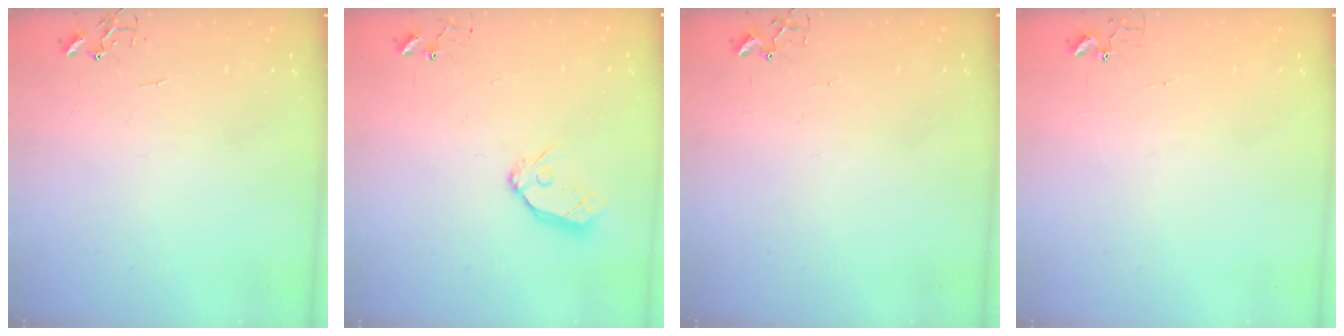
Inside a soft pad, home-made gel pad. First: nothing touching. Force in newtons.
{"total": 9.5, "press": 9.5, "slide": 0.9}
{"total": 3.3, "press": 3.3, "slide": 0.5}
{"total": 3.7, "press": 3.7, "slide": 0.2}